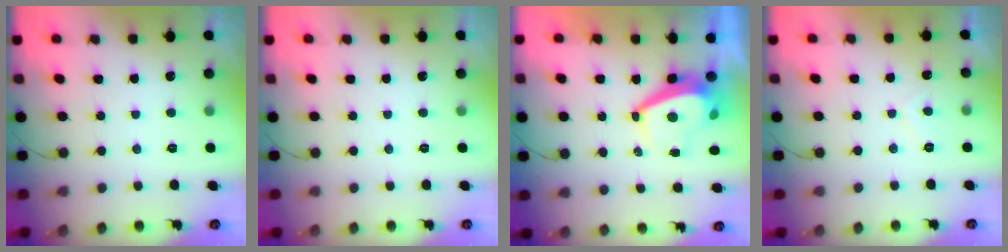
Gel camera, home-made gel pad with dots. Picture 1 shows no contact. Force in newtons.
{"total": 0.0}
{"total": 6.3, "press": 6.2, "slide": 0.8}
{"total": 0.7, "press": 0.5, "slide": 0.5}